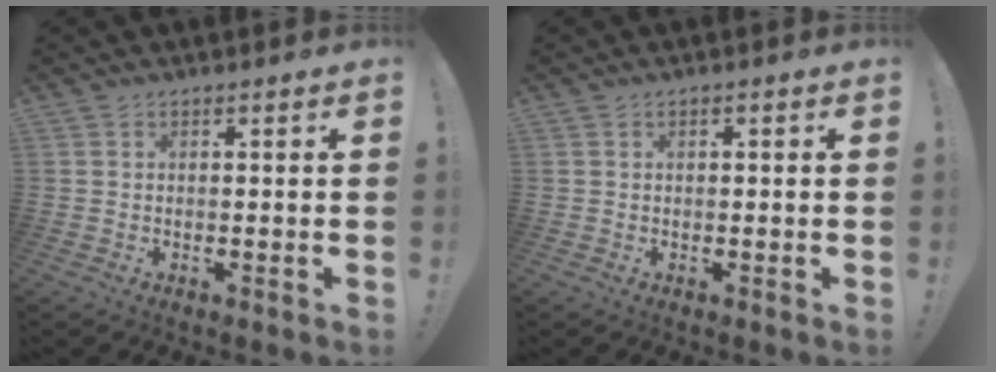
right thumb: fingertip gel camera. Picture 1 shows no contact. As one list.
[{"total": 0.5, "force": [-0.2, 0.3, 0.3], "torque": [-0.012, 0.005, -0.004]}]